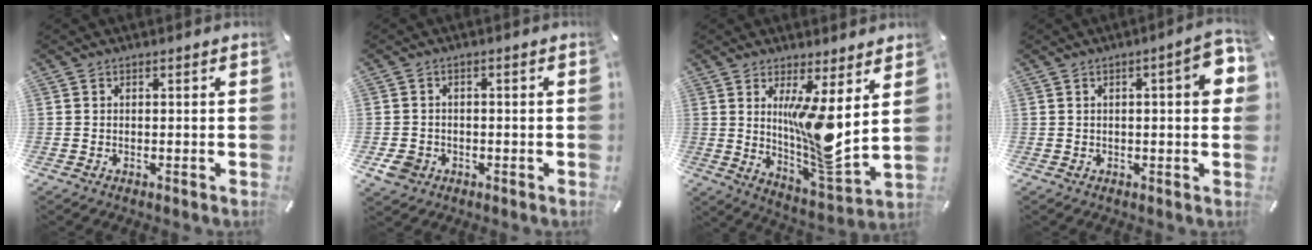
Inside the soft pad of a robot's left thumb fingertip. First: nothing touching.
{"total": 4.4, "force": [-1.8, 3.7, 1.7], "torque": [-0.046, 0.002, -0.035]}
{"total": 14.7, "force": [3.5, 3.5, 13.9], "torque": [-0.236, -0.058, 0.053]}
{"total": 8.1, "force": [1.2, 2.0, 7.7], "torque": [-0.104, -0.006, 0.018]}